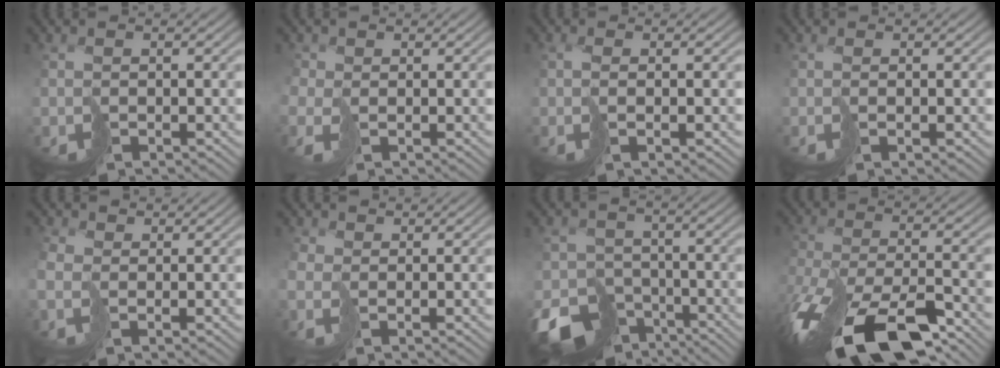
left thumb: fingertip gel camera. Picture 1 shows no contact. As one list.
[{"total": 2.9, "force": [-0.9, 2.1, 1.8], "torque": [-0.063, -0.006, -0.024]}, {"total": 2.1, "force": [-0.2, 0.5, 2.1], "torque": [-0.046, -0.001, -0.006]}, {"total": 1.0, "force": [-0.1, 0.1, 1.0], "torque": [-0.023, 0.000, -0.004]}, {"total": 3.1, "force": [0.5, 2.1, 2.2], "torque": [-0.076, -0.001, 0.007]}, {"total": 2.4, "force": [0.2, 1.6, 1.9], "torque": [-0.066, -0.001, 0.000]}, {"total": 8.9, "force": [-5.9, 5.7, 3.3], "torque": [-0.067, -0.027, -0.102]}, {"total": 16.4, "force": [-10.4, 7.1, 10.4], "torque": [-0.263, -0.053, -0.153]}]